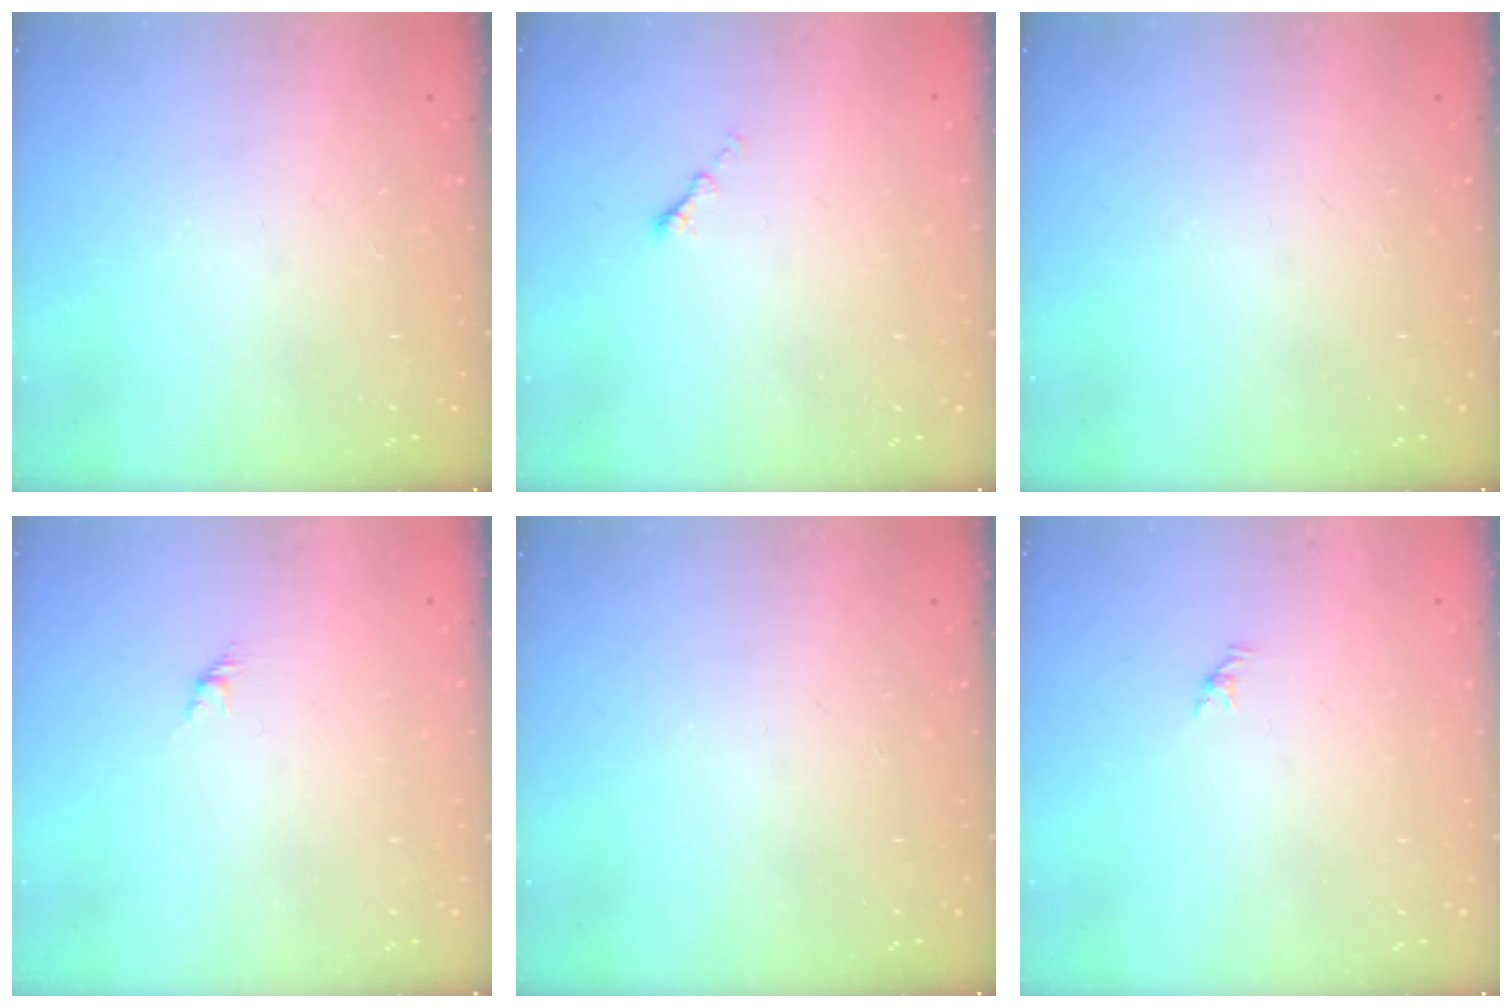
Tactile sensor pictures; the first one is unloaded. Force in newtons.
{"total": 1.1, "press": 1.0, "slide": 0.5}
{"total": 0.0}
{"total": 1.6, "press": 1.5, "slide": 0.7}
{"total": 0.0}
{"total": 0.5, "press": 0.3, "slide": 0.4}